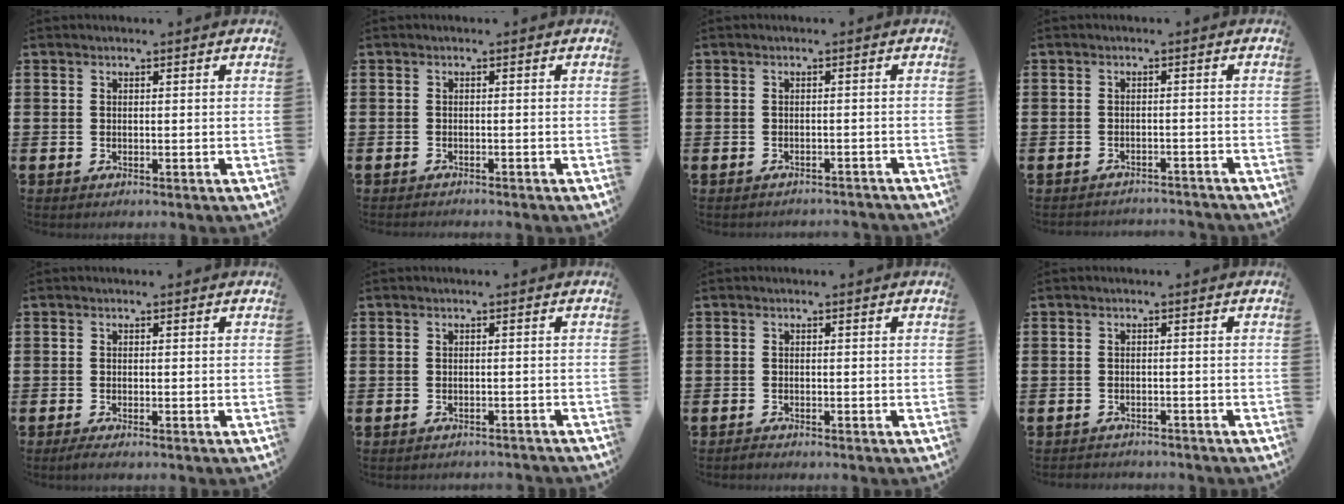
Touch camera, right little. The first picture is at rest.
{"total": 0.6, "force": [-0.6, -0.1, 0.0], "torque": [0.000, -0.001, -0.012]}
{"total": 1.0, "force": [-1.0, 0.0, 0.0], "torque": [-0.003, 0.001, -0.021]}
{"total": 1.6, "force": [-1.6, 0.0, -0.1], "torque": [-0.003, 0.003, -0.034]}
{"total": 0.9, "force": [-0.5, 0.1, 0.7], "torque": [-0.012, -0.002, -0.009]}
{"total": 0.8, "force": [-0.8, 0.0, 0.0], "torque": [-0.001, 0.000, -0.017]}
{"total": 0.7, "force": [-0.7, 0.1, 0.1], "torque": [-0.005, -0.003, -0.014]}
{"total": 0.7, "force": [-0.6, 0.1, -0.3], "torque": [0.002, 0.006, -0.015]}